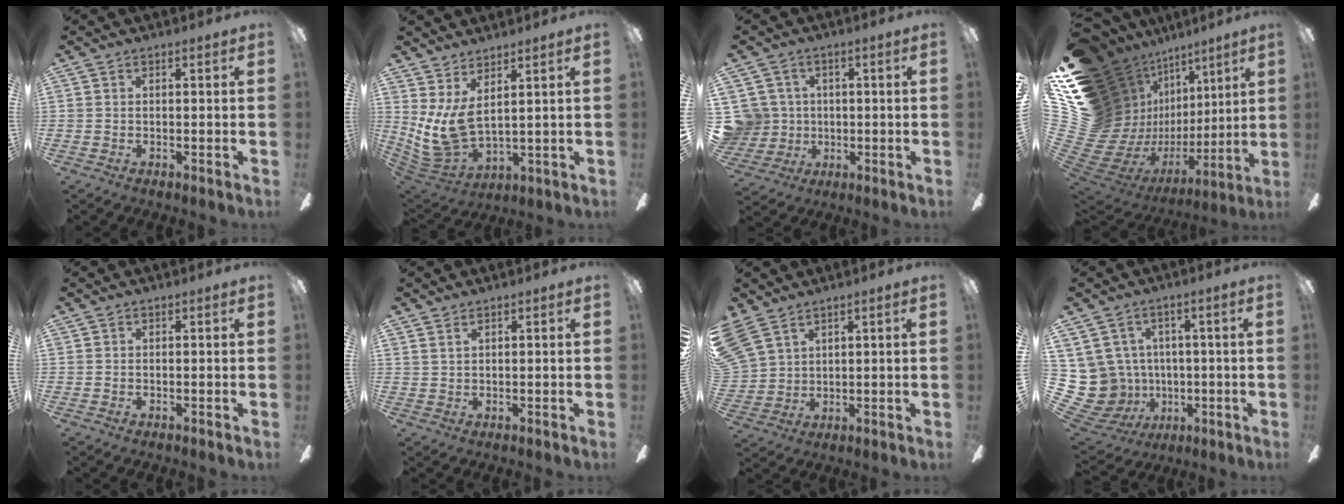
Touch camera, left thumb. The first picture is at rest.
{"total": 9.6, "force": [3.5, 4.9, 7.5], "torque": [-0.184, -0.033, 0.071]}
{"total": 8.3, "force": [1.4, 8.1, 1.3], "torque": [-0.061, -0.004, 0.035]}
{"total": 22.1, "force": [7.4, 17.0, 11.9], "torque": [-0.200, -0.115, 0.223]}
{"total": 0.0}
{"total": 1.4, "force": [1.2, 0.6, 0.4], "torque": [-0.009, -0.001, 0.024]}
{"total": 7.8, "force": [5.9, 4.4, 2.5], "torque": [-0.077, -0.016, 0.119]}
{"total": 11.7, "force": [1.1, 11.3, 3.0], "torque": [-0.116, -0.018, 0.040]}